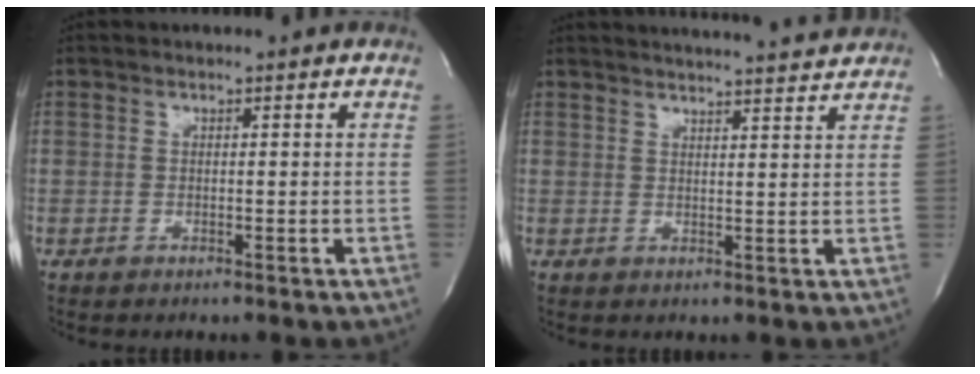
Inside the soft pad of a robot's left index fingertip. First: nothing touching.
{"total": 11.4, "force": [11.0, 0.3, 3.2], "torque": [-0.047, 0.002, 0.133]}